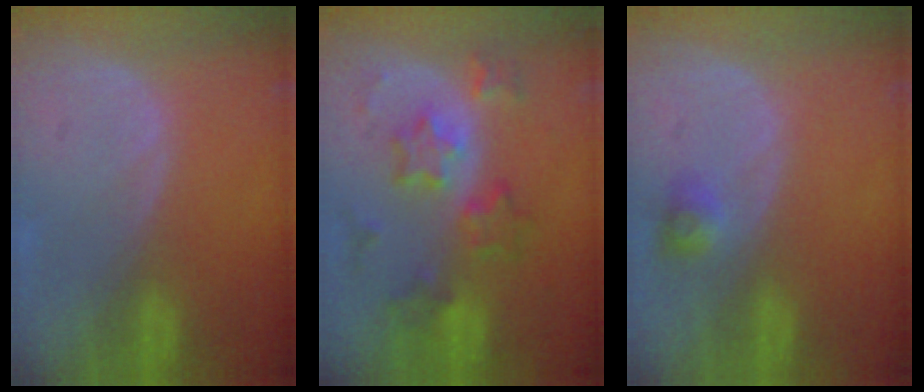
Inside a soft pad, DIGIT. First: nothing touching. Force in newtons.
{"total": 7.6, "press": 7.6, "slide": 0.4}
{"total": 2.3, "press": 2.2, "slide": 0.3}